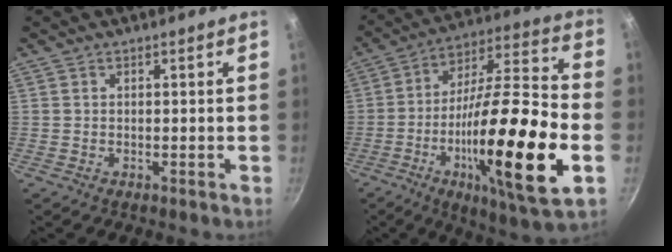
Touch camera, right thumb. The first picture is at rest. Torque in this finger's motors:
{"motor_torque": [1.87, 3.15, 2.32, -0.46, 0.64]}